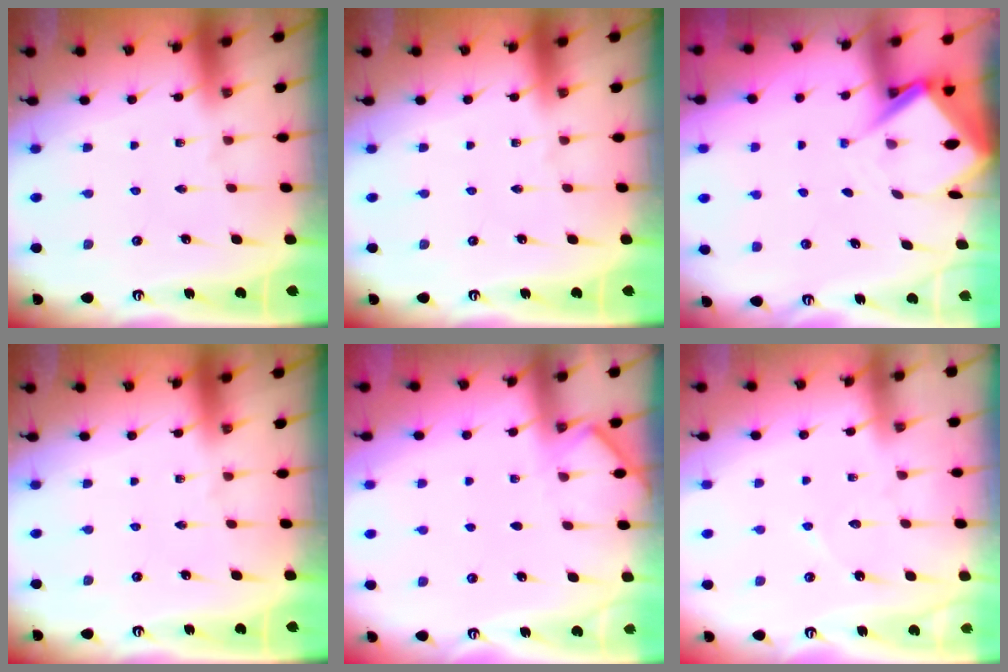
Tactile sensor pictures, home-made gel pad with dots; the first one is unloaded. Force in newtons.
{"total": 0.0}
{"total": 6.0, "press": 6.0, "slide": 0.7}
{"total": 0.0}
{"total": 4.6, "press": 4.6, "slide": 0.5}
{"total": 4.0, "press": 3.9, "slide": 0.4}